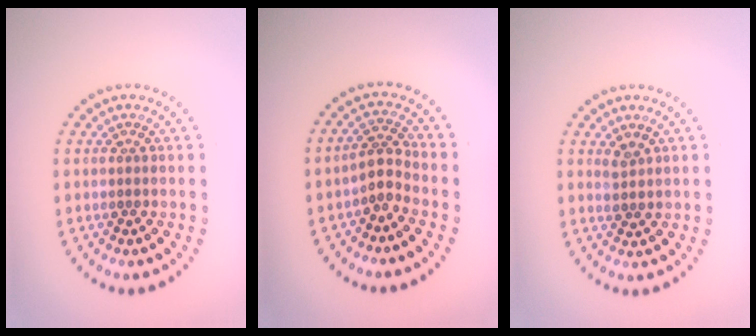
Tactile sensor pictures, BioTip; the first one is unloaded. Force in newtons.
{"total": 2.2, "press": 1.5, "slide": 1.5}
{"total": 1.3, "press": 1.0, "slide": 0.8}